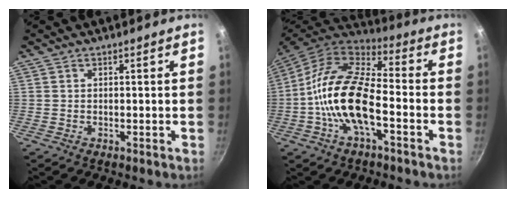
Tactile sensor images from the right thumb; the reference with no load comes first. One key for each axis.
{"total": 17.1, "fx": -4.1, "fy": 7.7, "fz": 14.6, "tx": -0.265, "ty": 0.040, "tz": -0.096}